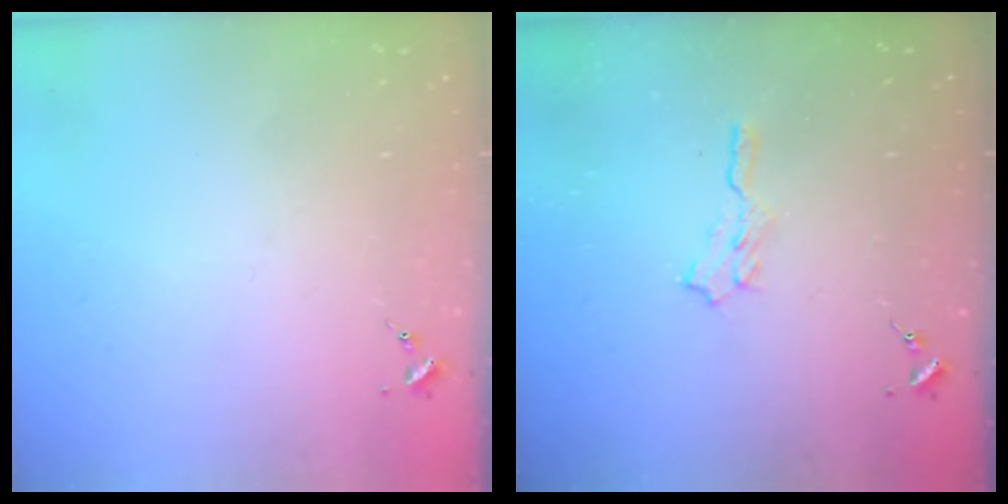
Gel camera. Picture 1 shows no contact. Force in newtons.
{"total": 6.9, "press": 6.9, "slide": 0.6}